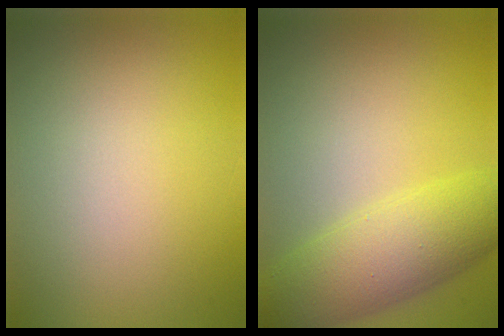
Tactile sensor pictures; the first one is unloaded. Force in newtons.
{"total": 6.9, "press": 6.9, "slide": 0.3}